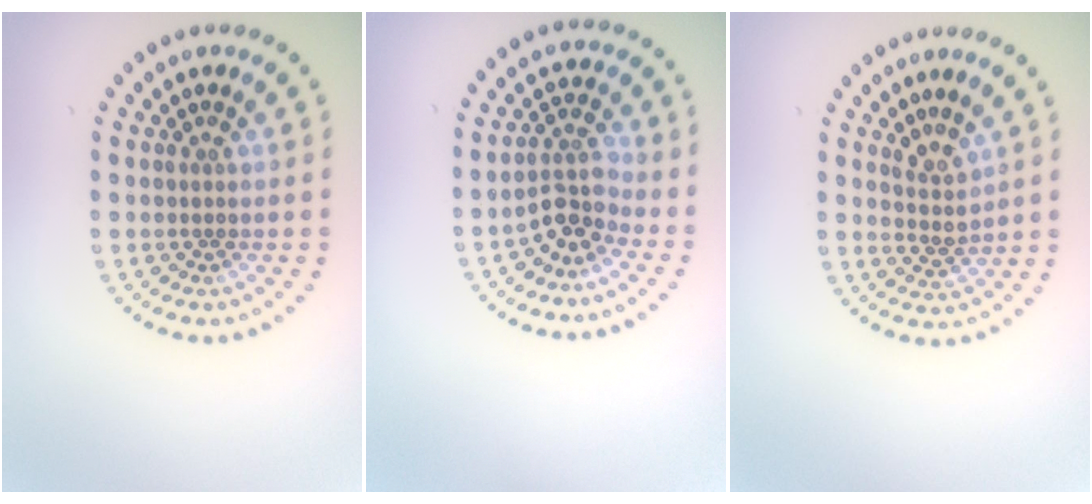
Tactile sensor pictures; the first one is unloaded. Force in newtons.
{"total": 3.0, "press": 2.5, "slide": 1.6}
{"total": 2.1, "press": 1.5, "slide": 1.5}